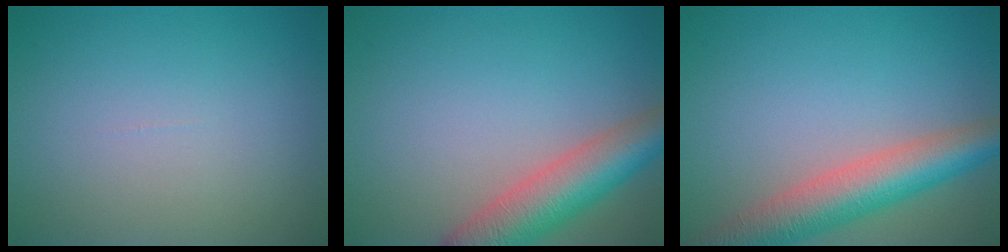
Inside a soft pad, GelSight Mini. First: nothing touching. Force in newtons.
{"total": 6.5, "press": 6.4, "slide": 0.6}
{"total": 7.0, "press": 7.0, "slide": 0.4}